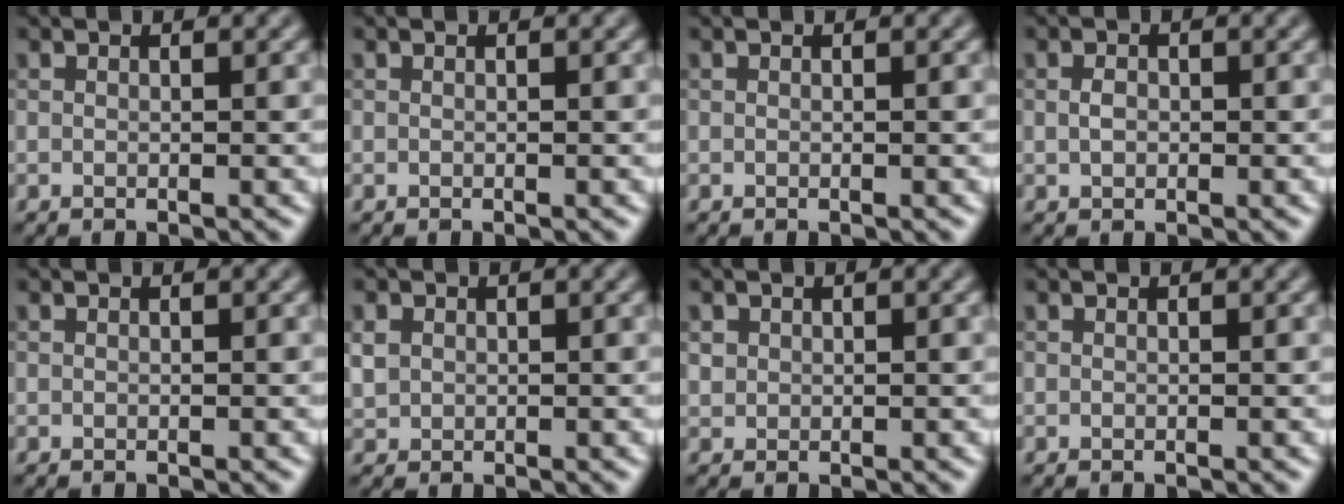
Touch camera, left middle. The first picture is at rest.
{"total": 0.0}
{"total": 0.0}
{"total": 1.2, "force": [0.0, 0.9, 0.8], "torque": [-0.018, 0.000, 0.000]}
{"total": 0.0}
{"total": 1.5, "force": [0.2, 1.3, 0.5], "torque": [-0.011, -0.001, 0.005]}
{"total": 0.8, "force": [0.3, 0.8, 0.1], "torque": [0.001, -0.003, 0.008]}
{"total": 0.0}